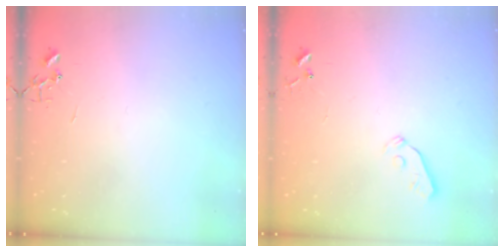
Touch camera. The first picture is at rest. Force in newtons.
{"total": 3.6, "press": 3.5, "slide": 0.7}